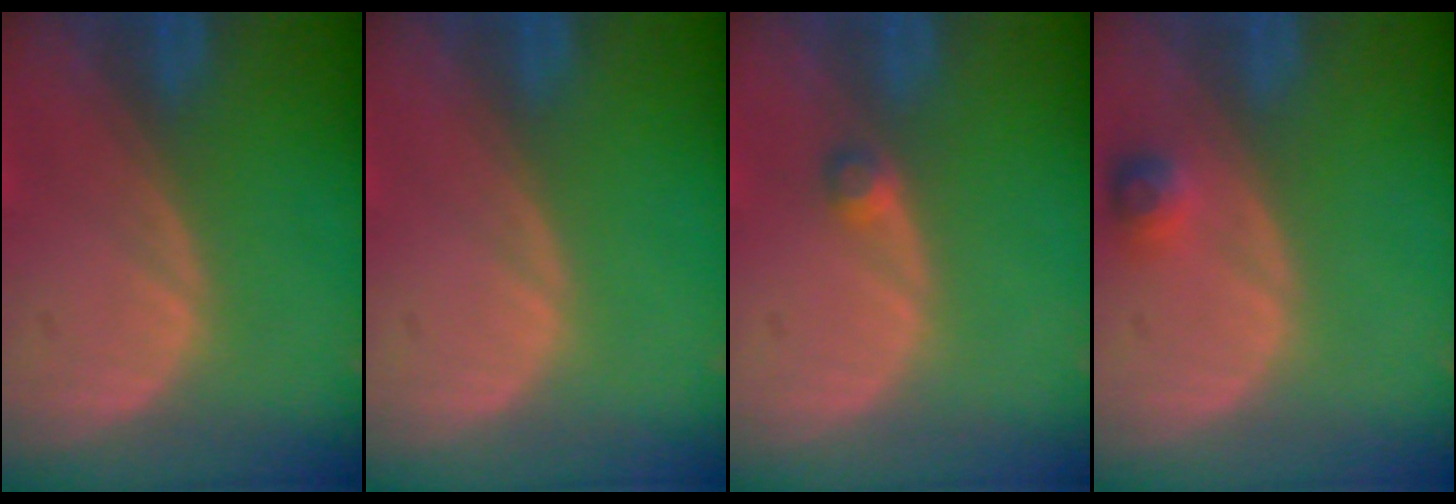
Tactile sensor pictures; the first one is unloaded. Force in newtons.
{"total": 0.0}
{"total": 1.6, "press": 1.4, "slide": 0.9}
{"total": 2.2, "press": 2.2, "slide": 0.4}